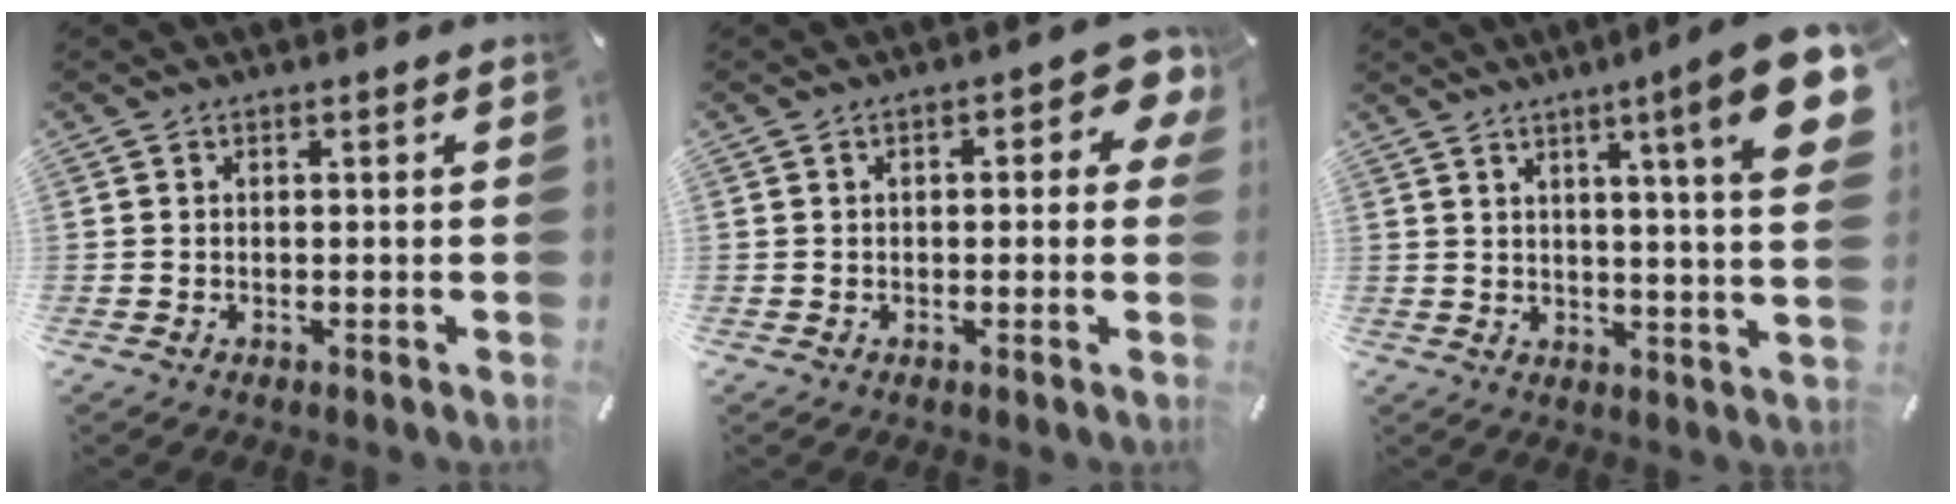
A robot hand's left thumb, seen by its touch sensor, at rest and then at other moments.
{"total": 6.7, "force": [1.6, 3.2, 5.7], "torque": [-0.076, 0.001, 0.022]}
{"total": 14.8, "force": [6.6, 1.0, 13.2], "torque": [-0.199, -0.032, 0.093]}